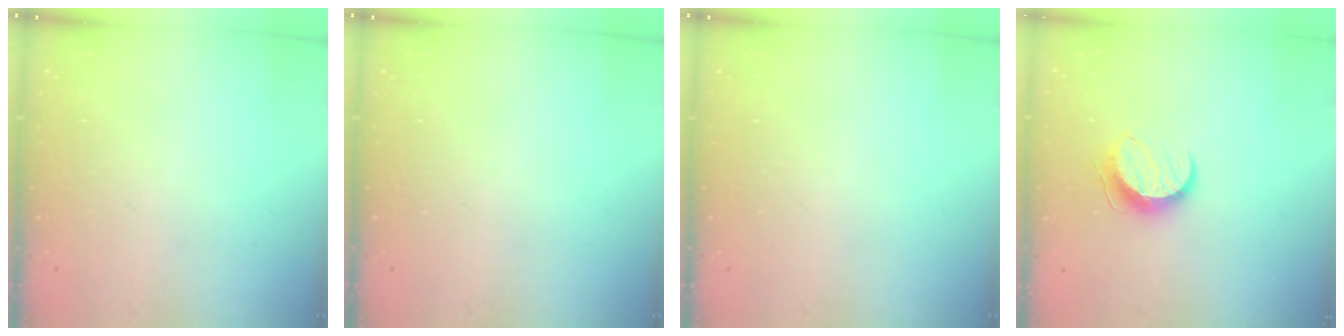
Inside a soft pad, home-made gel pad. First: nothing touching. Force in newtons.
{"total": 0.0}
{"total": 0.0}
{"total": 9.7, "press": 9.6, "slide": 0.6}